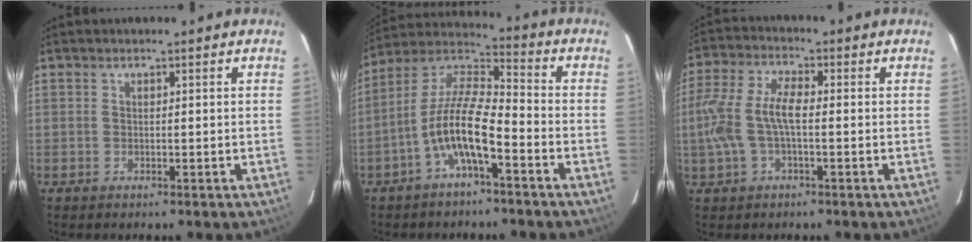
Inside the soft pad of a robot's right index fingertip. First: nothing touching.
{"total": 11.2, "force": [-5.3, 2.9, 9.5], "torque": [-0.197, 0.006, -0.103]}
{"total": 9.1, "force": [-1.1, 3.4, 8.4], "torque": [-0.185, 0.010, -0.020]}